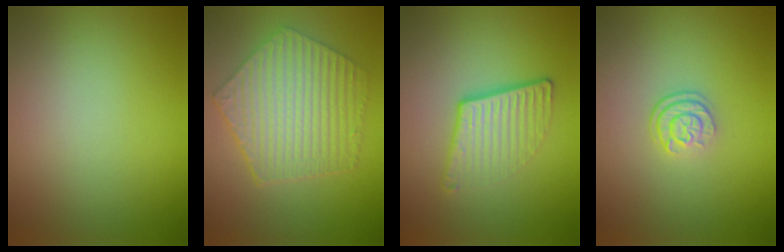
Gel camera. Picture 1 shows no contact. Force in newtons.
{"total": 6.8, "press": 5.0, "slide": 4.6}
{"total": 4.0, "press": 2.7, "slide": 2.9}
{"total": 2.3, "press": 1.7, "slide": 1.7}